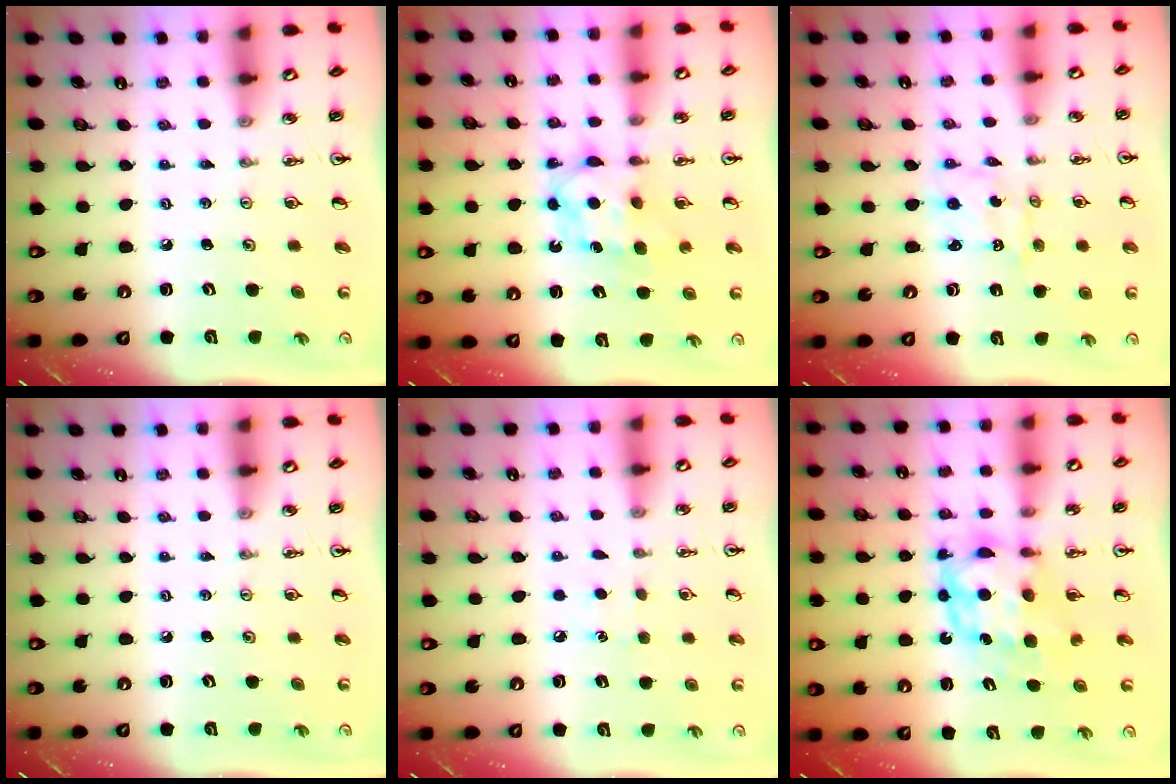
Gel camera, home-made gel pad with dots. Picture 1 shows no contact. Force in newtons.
{"total": 7.0, "press": 7.0, "slide": 0.5}
{"total": 1.2, "press": 1.2, "slide": 0.1}
{"total": 0.0}
{"total": 5.8, "press": 5.8, "slide": 0.7}
{"total": 7.1, "press": 7.1, "slide": 0.9}